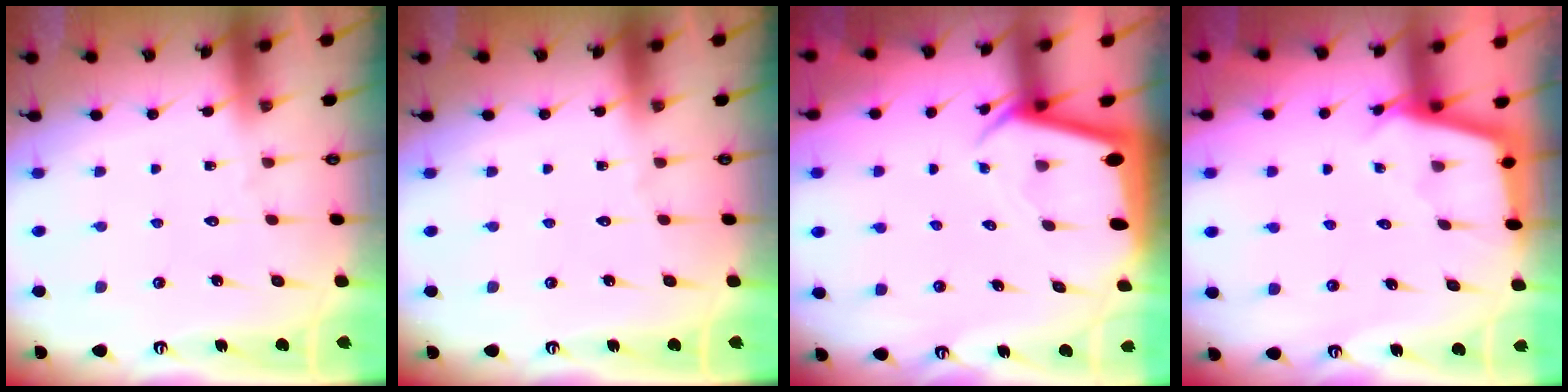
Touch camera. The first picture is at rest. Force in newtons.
{"total": 0.0}
{"total": 2.3, "press": 2.3, "slide": 0.2}
{"total": 2.9, "press": 2.9, "slide": 0.3}